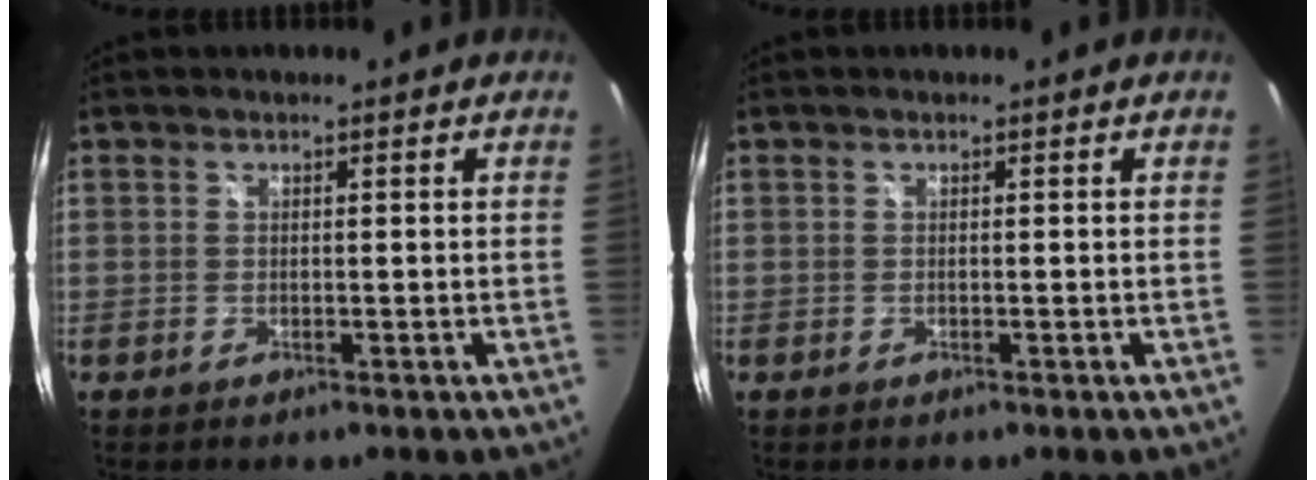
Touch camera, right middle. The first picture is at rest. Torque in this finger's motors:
{"motor_torque": [0.13, 0.16, 0.00, 0.00]}